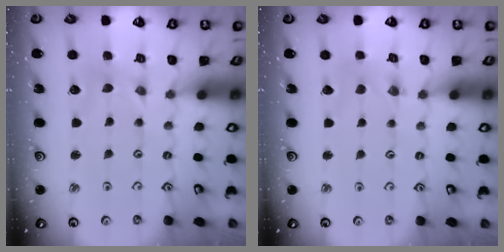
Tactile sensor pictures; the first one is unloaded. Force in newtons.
{"total": 0.0}